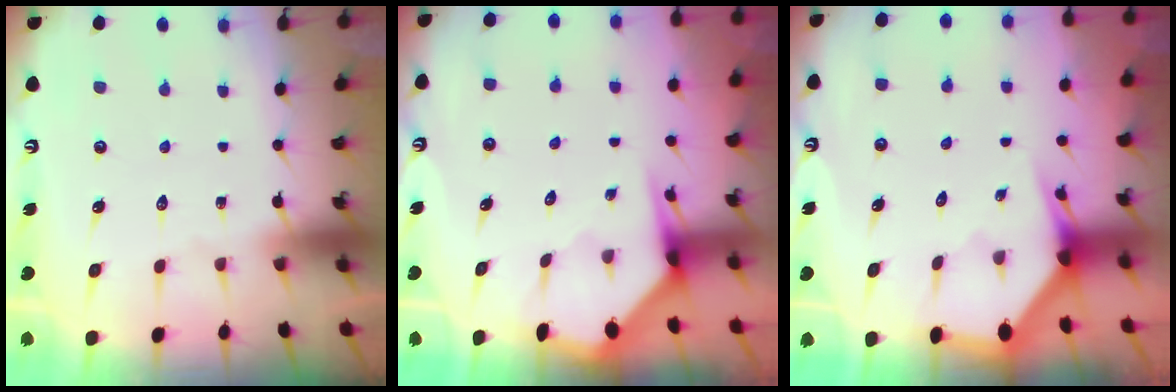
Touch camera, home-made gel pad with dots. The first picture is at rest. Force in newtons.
{"total": 3.6, "press": 3.6, "slide": 0.4}
{"total": 2.9, "press": 2.9, "slide": 0.1}